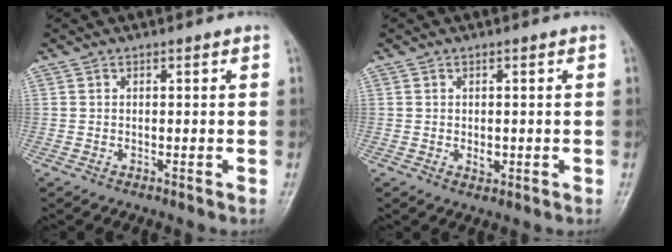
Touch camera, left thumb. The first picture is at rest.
{"total": 2.0, "force": [-0.1, 1.3, 1.5], "torque": [-0.017, -0.003, 0.001]}